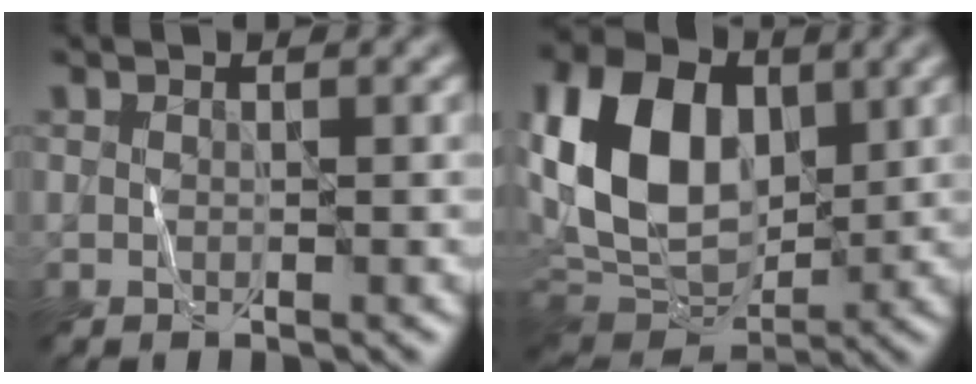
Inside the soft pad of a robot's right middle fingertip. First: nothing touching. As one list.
[{"total": 12.0, "force": [2.2, 8.4, 8.3], "torque": [-0.175, 0.014, 0.033]}]